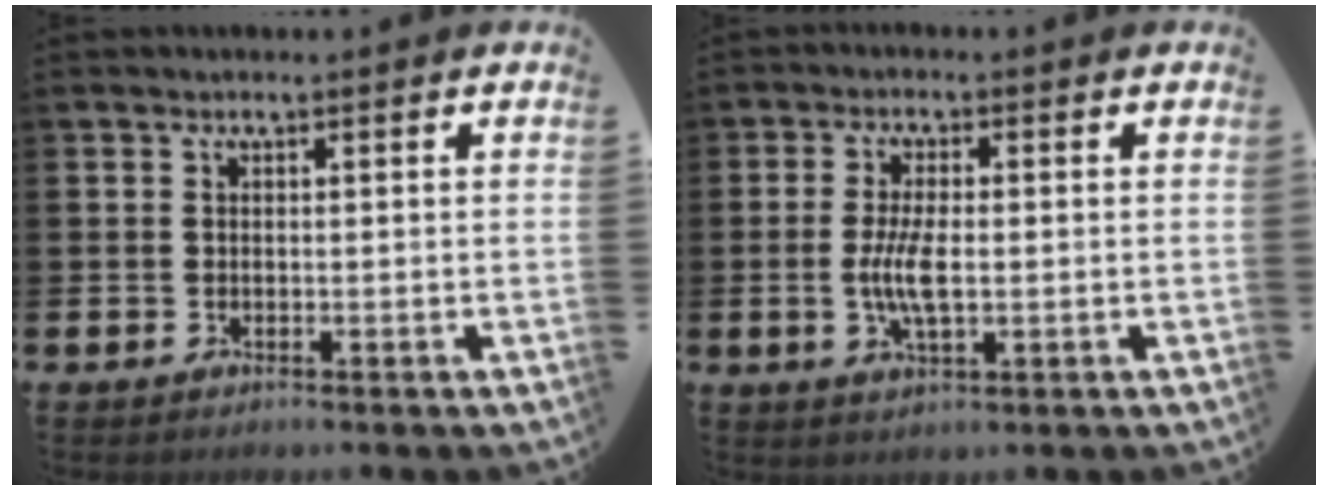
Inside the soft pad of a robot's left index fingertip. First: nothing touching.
{"total": 5.3, "force": [-0.3, 2.0, 4.9], "torque": [-0.100, -0.002, -0.012]}